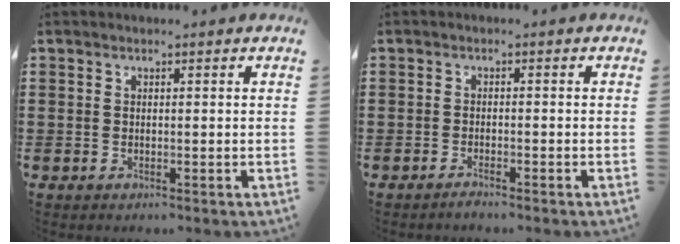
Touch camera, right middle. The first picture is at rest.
{"total": 1.0, "force": [-0.9, -0.1, 0.5], "torque": [-0.010, -0.003, -0.017]}